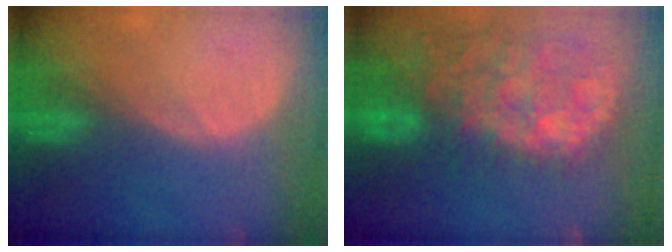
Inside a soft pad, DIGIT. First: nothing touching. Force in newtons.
{"total": 14.3, "press": 11.7, "slide": 8.2}